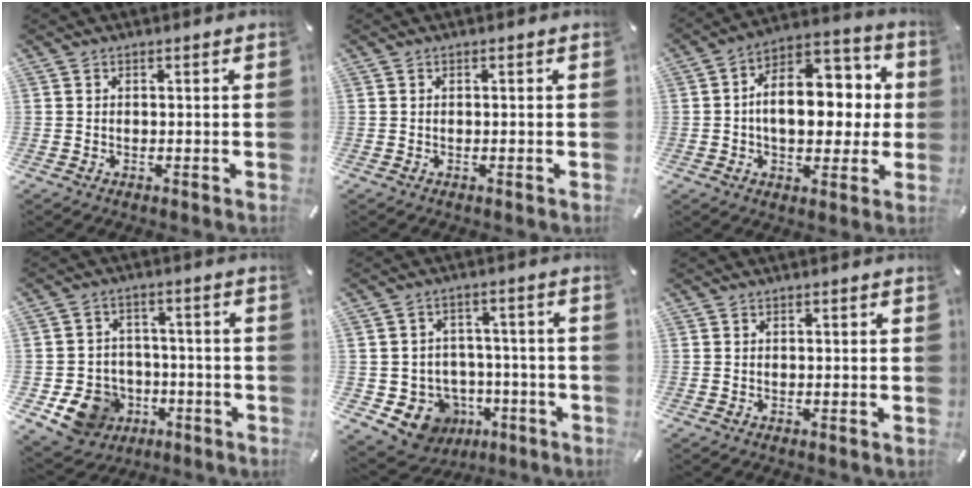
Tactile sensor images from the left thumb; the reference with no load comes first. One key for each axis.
{"total": 0.0}
{"total": 15.4, "fx": 0.7, "fy": 10.5, "fz": 11.3, "tx": -0.150, "ty": -0.003, "tz": 0.016}
{"total": 11.0, "fx": -4.3, "fy": 9.5, "fz": 3.6, "tx": -0.073, "ty": 0.030, "tz": -0.069}
{"total": 10.0, "fx": -3.9, "fy": 8.9, "fz": 2.6, "tx": -0.027, "ty": 0.025, "tz": -0.056}
{"total": 0.0}